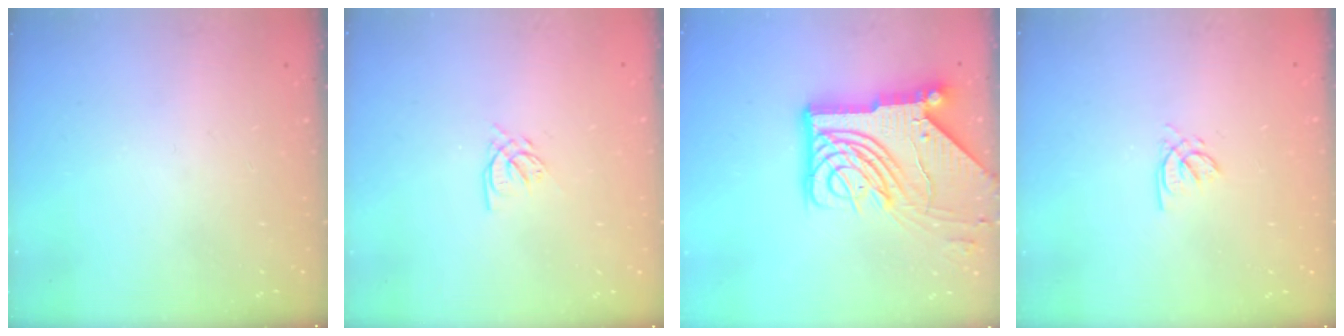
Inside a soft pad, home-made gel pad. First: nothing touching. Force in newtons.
{"total": 3.3, "press": 3.3, "slide": 0.3}
{"total": 19.9, "press": 19.8, "slide": 2.6}
{"total": 1.5, "press": 1.5, "slide": 0.2}